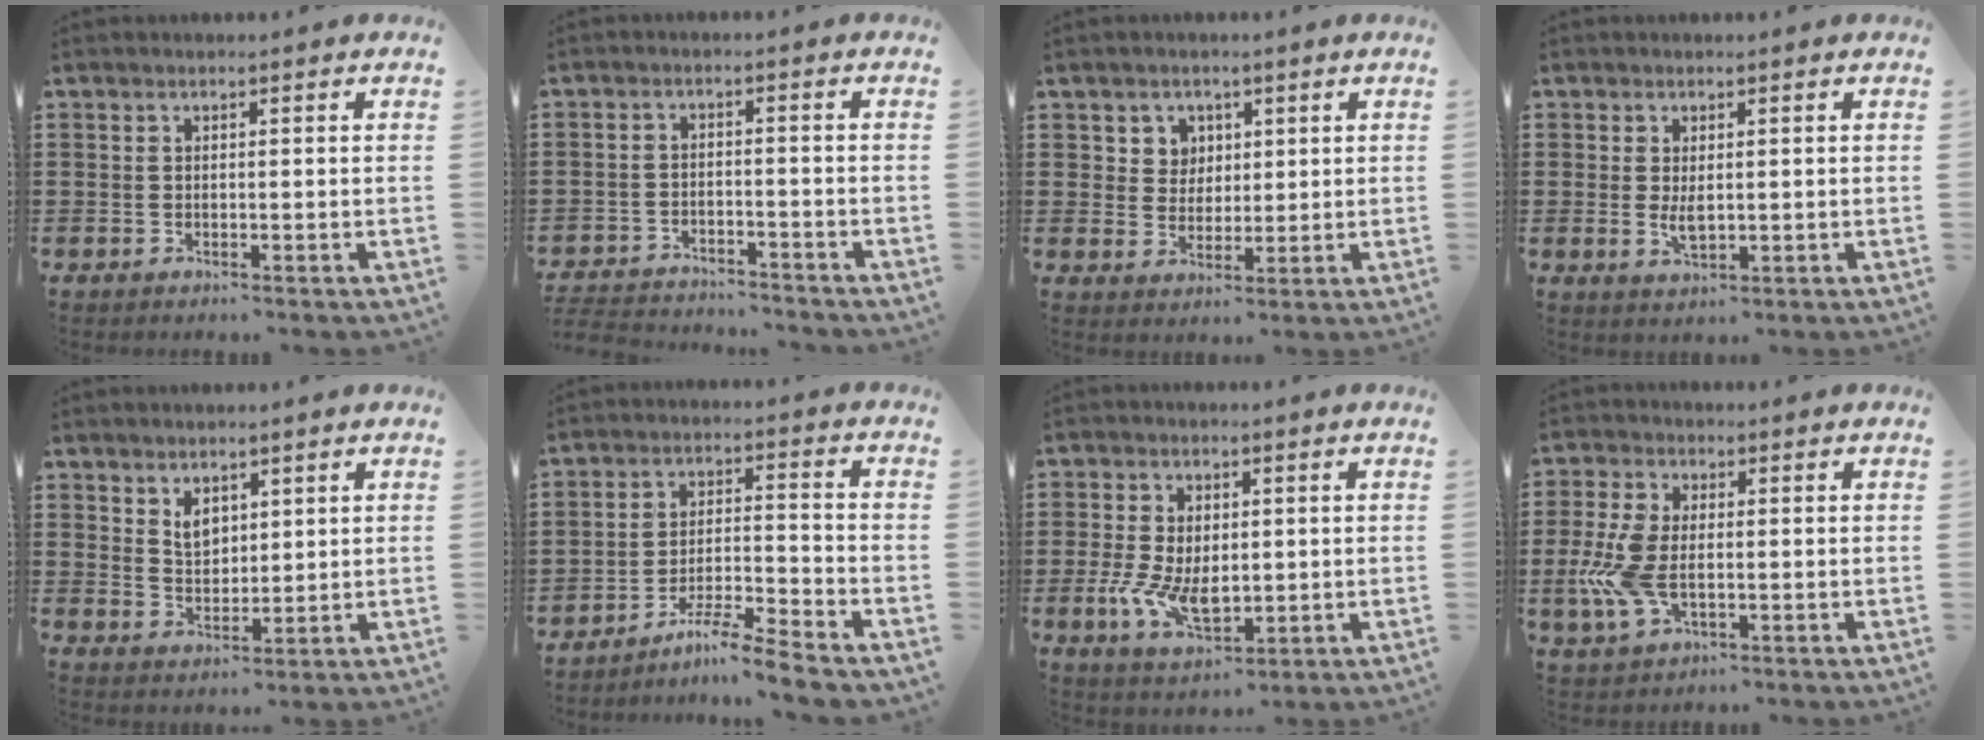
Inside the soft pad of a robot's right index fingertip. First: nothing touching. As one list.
[{"total": 3.6, "force": [-3.6, 0.3, 0.1], "torque": [-0.014, -0.002, -0.078]}, {"total": 4.0, "force": [1.9, 3.5, 0.5], "torque": [-0.020, 0.011, 0.032]}, {"total": 2.6, "force": [0.4, 1.2, 2.3], "torque": [-0.046, 0.001, 0.009]}, {"total": 3.5, "force": [2.2, 2.2, 1.6], "torque": [-0.033, 0.005, 0.039]}, {"total": 6.7, "force": [-6.1, -0.4, 2.7], "torque": [-0.058, -0.005, -0.120]}, {"total": 7.0, "force": [-0.9, 4.2, 5.5], "torque": [-0.127, 0.004, -0.018]}, {"total": 8.1, "force": [-0.8, 4.4, 6.8], "torque": [-0.167, -0.007, -0.019]}]